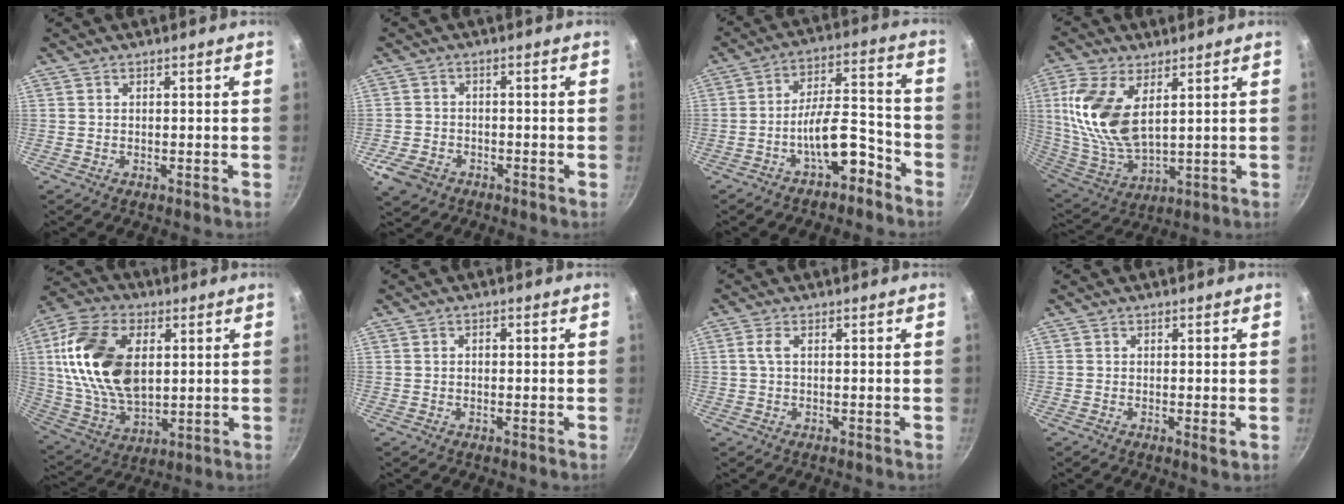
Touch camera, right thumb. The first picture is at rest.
{"total": 5.7, "force": [-3.0, 4.0, 2.7], "torque": [-0.058, 0.018, -0.055]}
{"total": 10.1, "force": [-5.9, 4.1, 7.1], "torque": [-0.091, 0.070, -0.089]}
{"total": 15.6, "force": [4.6, 8.0, 12.6], "torque": [-0.255, -0.023, 0.100]}
{"total": 21.0, "force": [3.8, 13.0, 16.0], "torque": [-0.289, -0.005, 0.073]}
{"total": 0.8, "force": [-0.2, 0.7, 0.5], "torque": [-0.008, 0.005, -0.003]}
{"total": 2.0, "force": [0.2, 0.9, 1.8], "torque": [-0.045, 0.006, 0.004]}
{"total": 1.2, "force": [-0.2, 0.3, 1.2], "torque": [-0.021, -0.005, -0.006]}